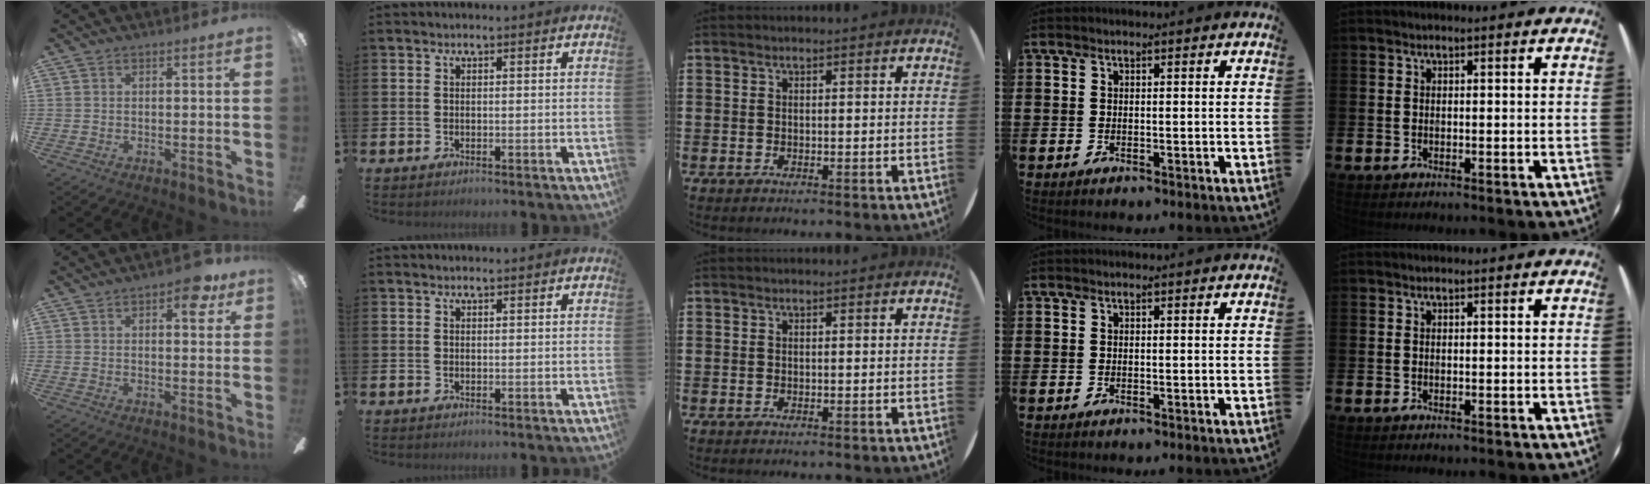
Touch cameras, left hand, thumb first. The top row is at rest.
{"thumb": {"total": 6.9, "force": [3.5, 3.0, 5.1], "torque": [-0.050, -0.014, 0.050]}, "index": {"total": 0.6, "force": [0.5, 0.1, 0.1], "torque": [-0.002, 0.002, 0.009]}}